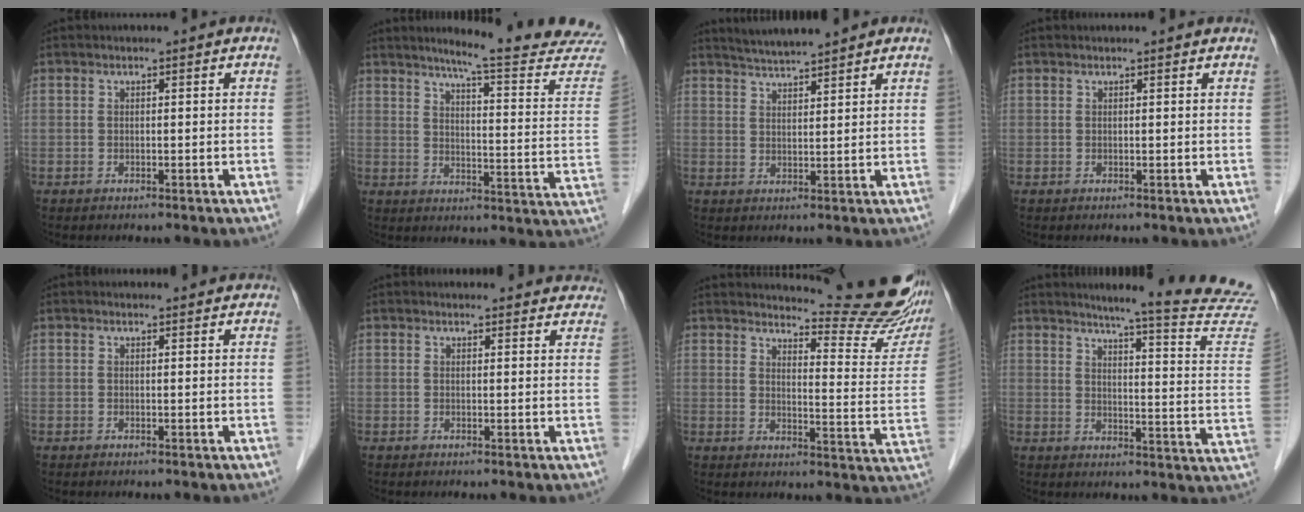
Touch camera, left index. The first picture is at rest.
{"total": 19.0, "force": [17.6, -0.8, 7.2], "torque": [-0.092, -0.106, 0.199]}
{"total": 5.8, "force": [5.4, -0.2, 2.1], "torque": [-0.044, 0.016, 0.091]}
{"total": 1.4, "force": [1.3, 0.2, 0.2], "torque": [-0.012, 0.005, 0.011]}
{"total": 3.1, "force": [3.0, 0.7, 0.4], "torque": [-0.009, 0.007, 0.026]}
{"total": 11.3, "force": [10.8, 2.9, 1.6], "torque": [0.019, 0.000, 0.091]}
{"total": 17.1, "force": [16.1, 1.1, 5.7], "torque": [-0.076, -0.110, 0.177]}
{"total": 20.6, "force": [19.0, -1.8, 7.8], "torque": [-0.107, -0.122, 0.211]}